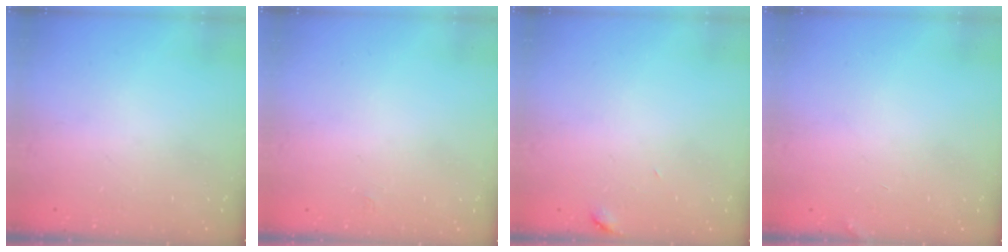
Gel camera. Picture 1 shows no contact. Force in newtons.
{"total": 1.9, "press": 1.9, "slide": 0.3}
{"total": 4.3, "press": 4.3, "slide": 0.5}
{"total": 2.0, "press": 2.0, "slide": 0.2}